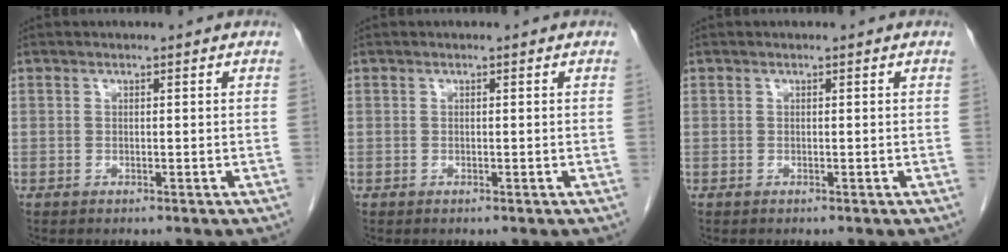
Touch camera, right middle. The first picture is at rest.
{"total": 0.0}
{"total": 0.0}